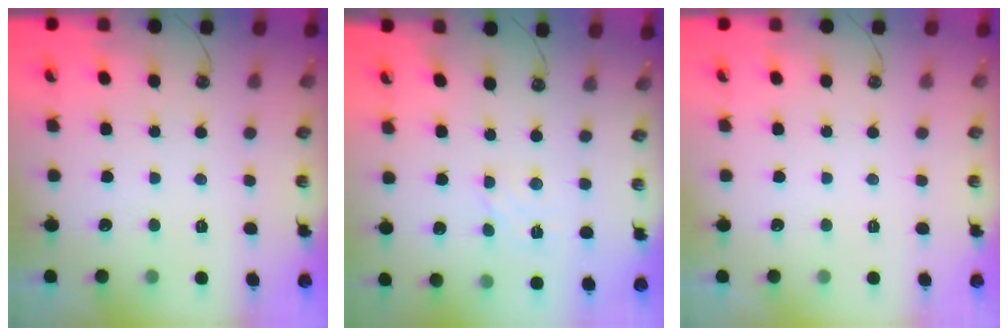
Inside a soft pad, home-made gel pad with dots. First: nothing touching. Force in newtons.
{"total": 2.6, "press": 2.5, "slide": 0.7}
{"total": 0.0}